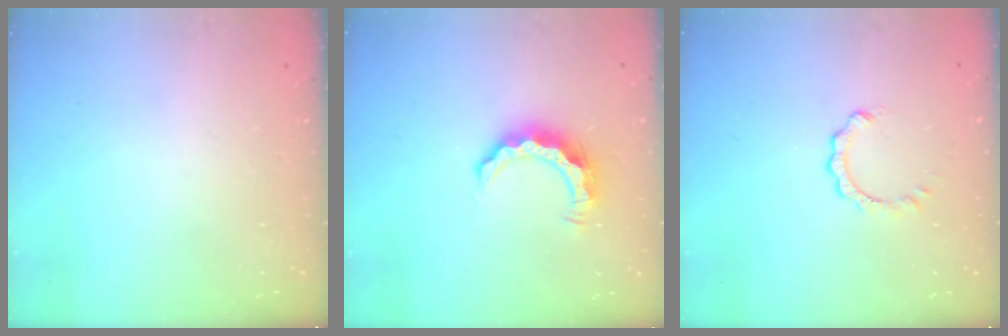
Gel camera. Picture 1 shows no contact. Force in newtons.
{"total": 7.8, "press": 7.8, "slide": 0.6}
{"total": 1.1, "press": 1.1, "slide": 0.1}